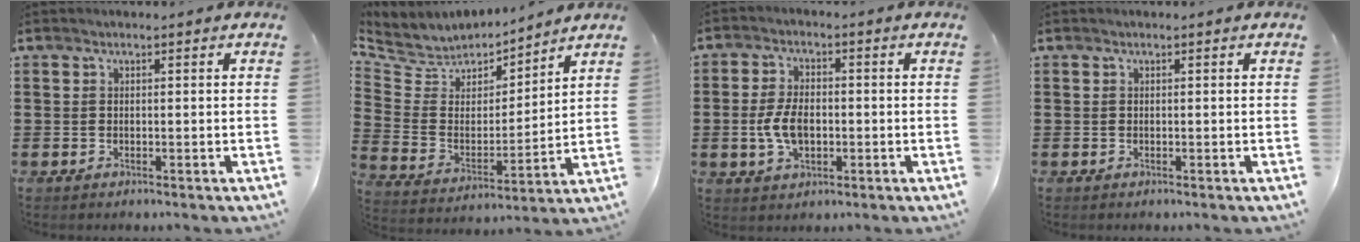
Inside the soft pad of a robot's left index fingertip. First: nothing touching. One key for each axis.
{"total": 5.6, "fx": 5.0, "fy": 2.7, "fz": 0.1, "tx": -0.044, "ty": -0.040, "tz": 0.084}
{"total": 5.9, "fx": -0.9, "fy": 3.3, "fz": 4.8, "tx": -0.106, "ty": 0.000, "tz": -0.020}
{"total": 0.0}